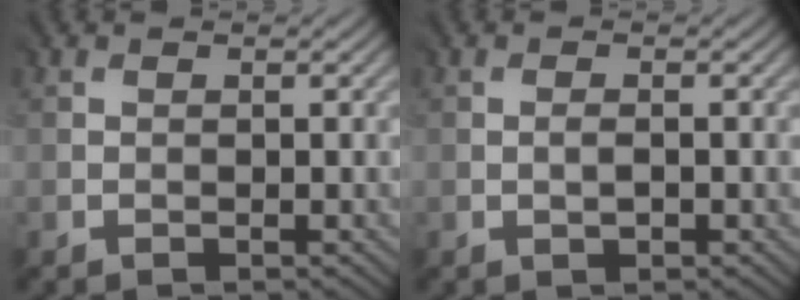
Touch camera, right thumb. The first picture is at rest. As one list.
[{"total": 0.7, "force": [-0.4, 0.2, 0.5], "torque": [-0.008, -0.002, -0.005]}]